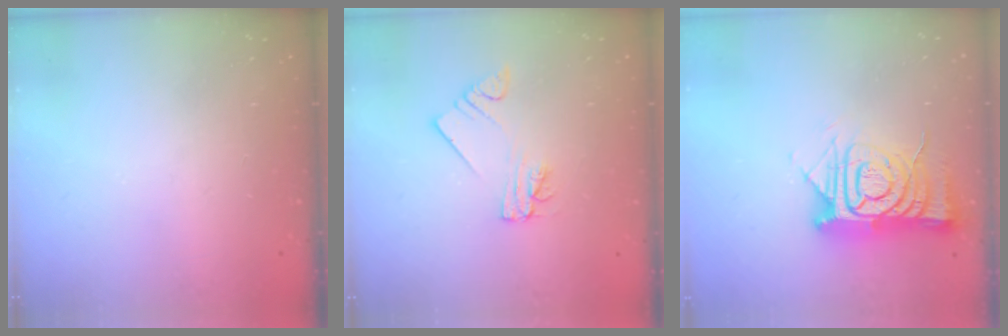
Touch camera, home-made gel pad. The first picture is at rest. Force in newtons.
{"total": 2.2, "press": 2.2, "slide": 0.1}
{"total": 15.8, "press": 15.7, "slide": 1.4}